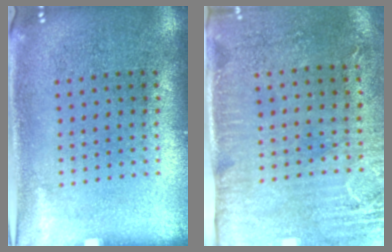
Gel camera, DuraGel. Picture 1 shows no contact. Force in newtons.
{"total": 2.9, "press": 2.4, "slide": 1.6}